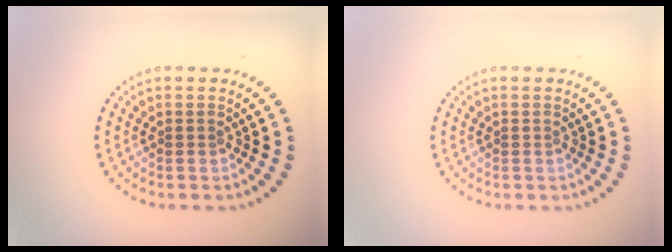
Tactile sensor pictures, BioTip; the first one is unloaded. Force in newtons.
{"total": 0.0}